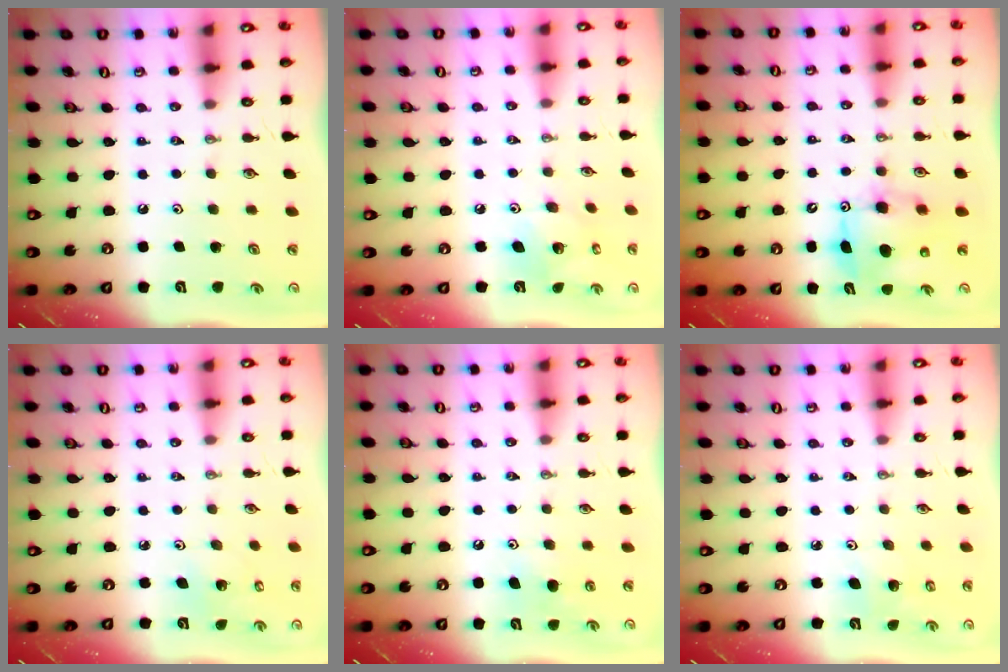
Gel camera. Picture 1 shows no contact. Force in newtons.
{"total": 9.3, "press": 9.3, "slide": 0.2}
{"total": 8.5, "press": 8.5, "slide": 0.9}
{"total": 3.8, "press": 3.8, "slide": 0.2}
{"total": 6.7, "press": 6.7, "slide": 0.9}
{"total": 6.3, "press": 6.2, "slide": 1.0}